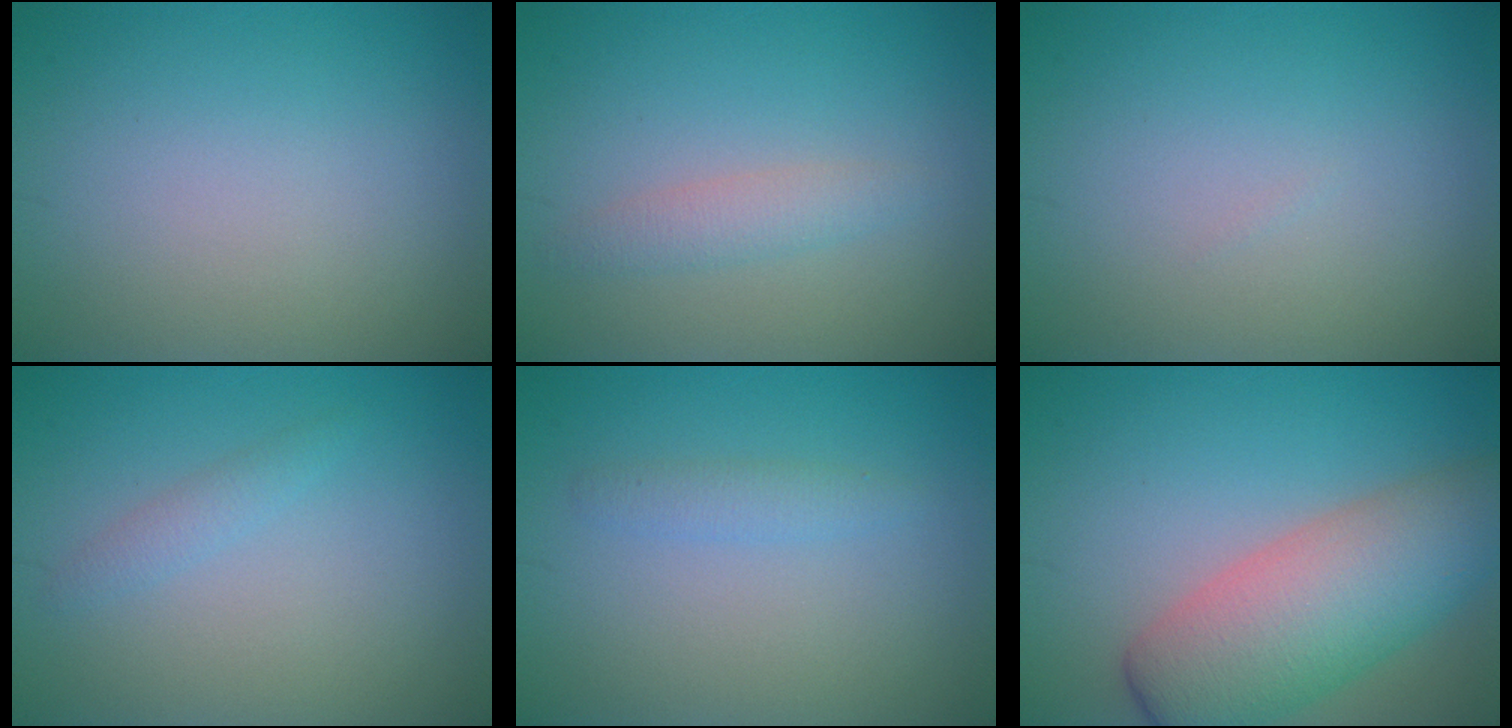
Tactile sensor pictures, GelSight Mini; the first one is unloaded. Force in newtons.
{"total": 1.9, "press": 1.9, "slide": 0.0}
{"total": 0.0}
{"total": 1.1, "press": 1.1, "slide": 0.1}
{"total": 1.3, "press": 1.3, "slide": 0.0}
{"total": 8.5, "press": 8.5, "slide": 0.3}